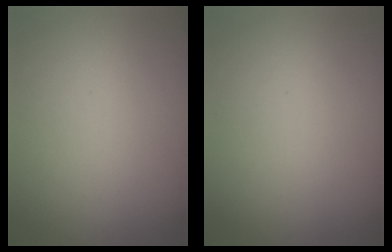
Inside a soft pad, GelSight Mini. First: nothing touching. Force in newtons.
{"total": 0.0}